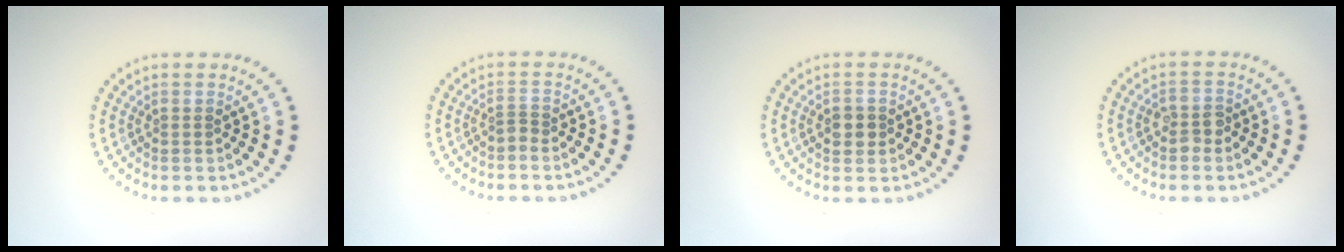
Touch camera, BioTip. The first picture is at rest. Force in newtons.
{"total": 0.8, "press": 0.5, "slide": 0.6}
{"total": 1.9, "press": 1.8, "slide": 0.4}
{"total": 1.7, "press": 1.6, "slide": 0.4}